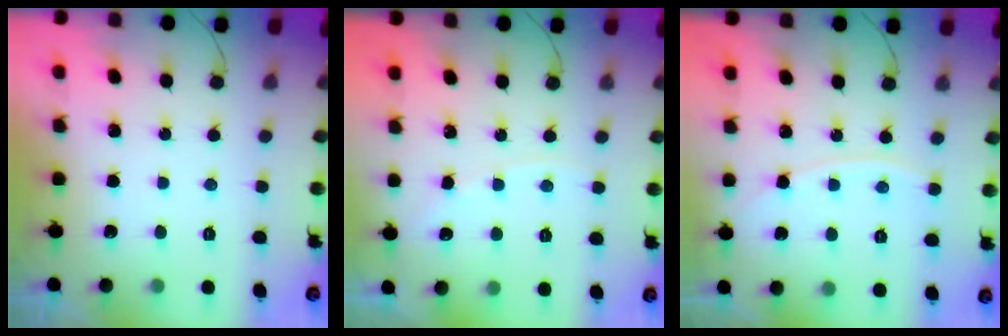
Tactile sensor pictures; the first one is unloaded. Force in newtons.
{"total": 2.4, "press": 2.4, "slide": 0.4}
{"total": 5.4, "press": 5.4, "slide": 0.4}